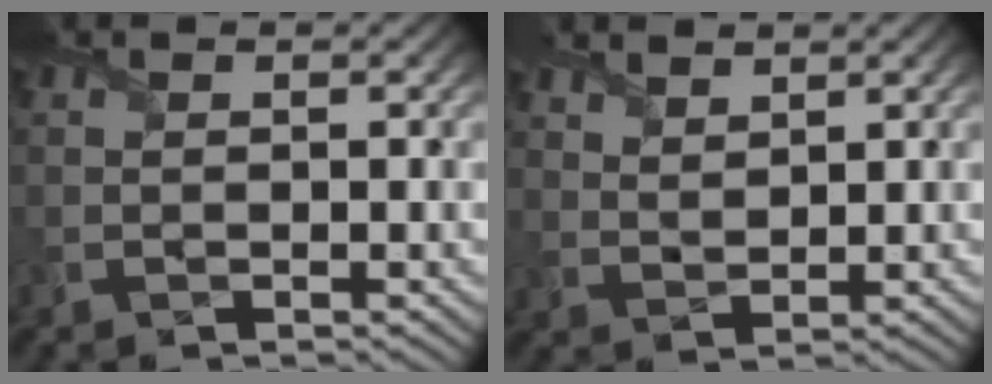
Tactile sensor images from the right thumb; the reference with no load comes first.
{"total": 3.1, "force": [2.5, 1.5, 1.1], "torque": [-0.030, -0.001, 0.051]}